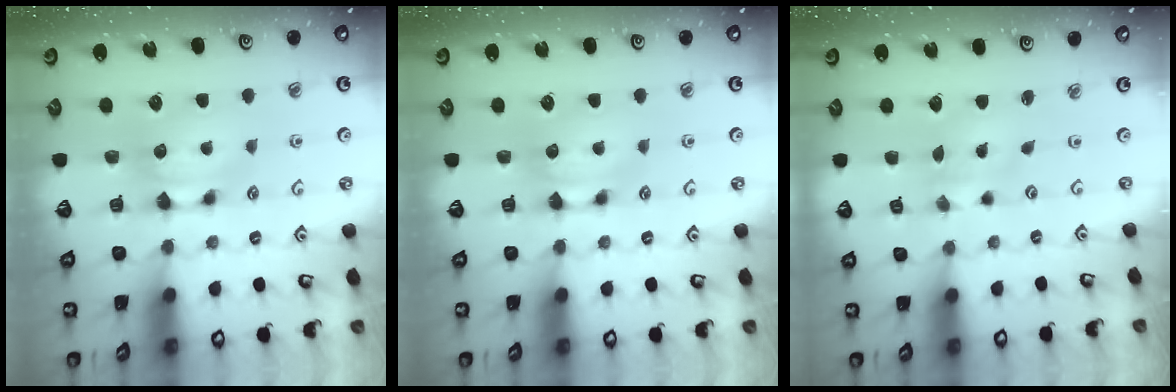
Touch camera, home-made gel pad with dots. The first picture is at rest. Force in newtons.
{"total": 0.0}
{"total": 3.4, "press": 3.2, "slide": 0.8}